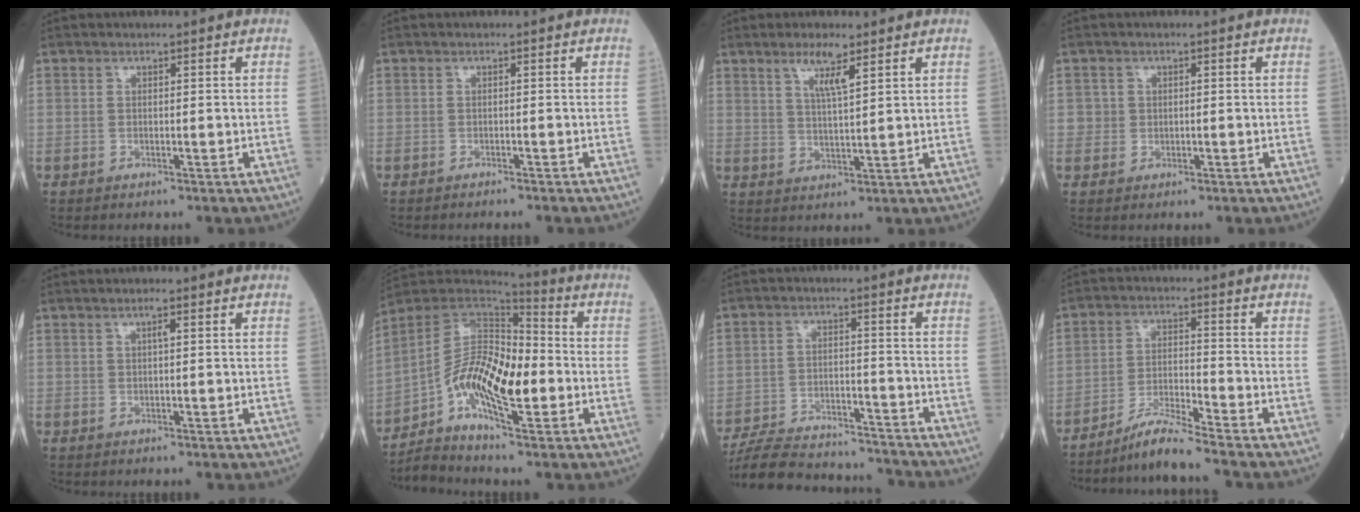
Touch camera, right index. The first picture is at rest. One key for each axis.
{"total": 2.2, "fx": -2.0, "fy": -0.2, "fz": 0.9, "tx": -0.016, "ty": 0.000, "tz": -0.024}
{"total": 4.8, "fx": 3.0, "fy": 0.4, "fz": 3.8, "tx": -0.074, "ty": -0.002, "tz": 0.056}
{"total": 1.4, "fx": 0.0, "fy": 1.4, "fz": 0.1, "tx": 0.003, "ty": 0.005, "tz": -0.002}
{"total": 1.1, "fx": 0.4, "fy": 0.1, "fz": 1.0, "tx": -0.023, "ty": 0.002, "tz": 0.006}
{"total": 14.0, "fx": -3.8, "fy": 4.4, "fz": 12.7, "tx": -0.246, "ty": 0.014, "tz": -0.076}
{"total": 16.9, "fx": -16.0, "fy": 2.8, "fz": 4.3, "tx": -0.095, "ty": 0.004, "tz": -0.241}
{"total": 6.1, "fx": -5.5, "fy": -1.5, "fz": 2.2, "tx": -0.047, "ty": -0.020, "tz": -0.104}